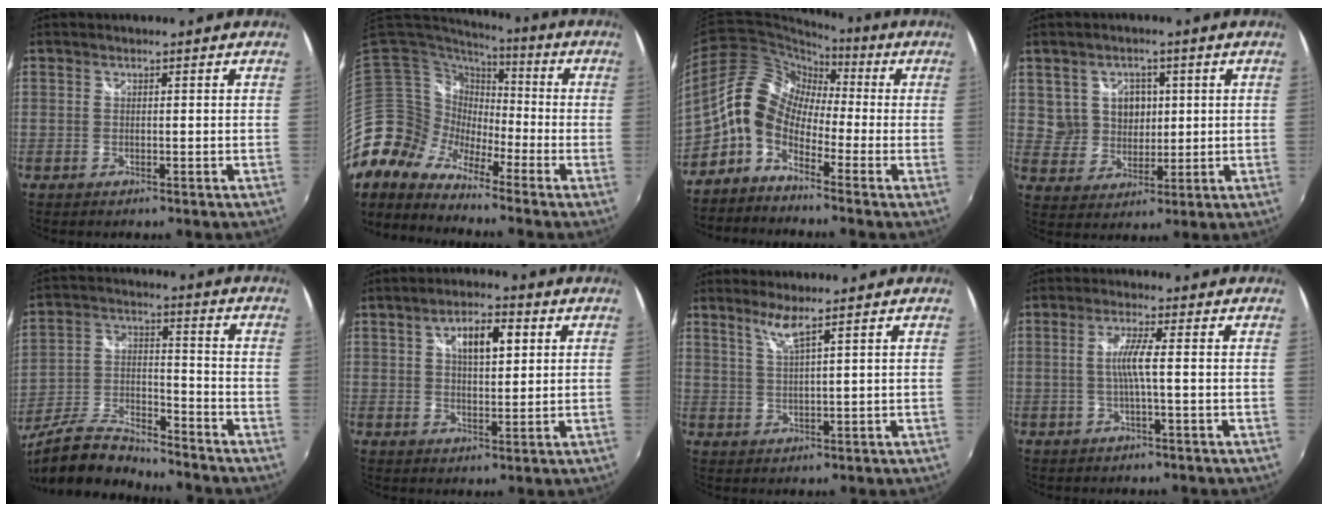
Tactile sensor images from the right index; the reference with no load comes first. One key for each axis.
{"total": 7.3, "fx": -5.5, "fy": 4.4, "fz": 1.7, "tx": -0.025, "ty": 0.026, "tz": -0.134}
{"total": 9.9, "fx": -3.4, "fy": 6.9, "fz": 6.2, "tx": -0.105, "ty": 0.022, "tz": -0.088}
{"total": 6.8, "fx": 2.1, "fy": 6.0, "fz": 2.3, "tx": -0.041, "ty": 0.014, "tz": 0.050}
{"total": 14.3, "fx": -12.5, "fy": 2.9, "fz": 6.4, "tx": -0.144, "ty": -0.017, "tz": -0.236}
{"total": 7.2, "fx": 2.4, "fy": 3.2, "fz": 6.1, "tx": -0.099, "ty": 0.014, "tz": 0.040}
{"total": 3.4, "fx": 2.4, "fy": -0.6, "fz": 2.3, "tx": -0.050, "ty": -0.006, "tz": 0.049}
{"total": 3.4, "fx": -0.5, "fy": -0.6, "fz": 3.3, "tx": -0.070, "ty": -0.001, "tz": -0.009}